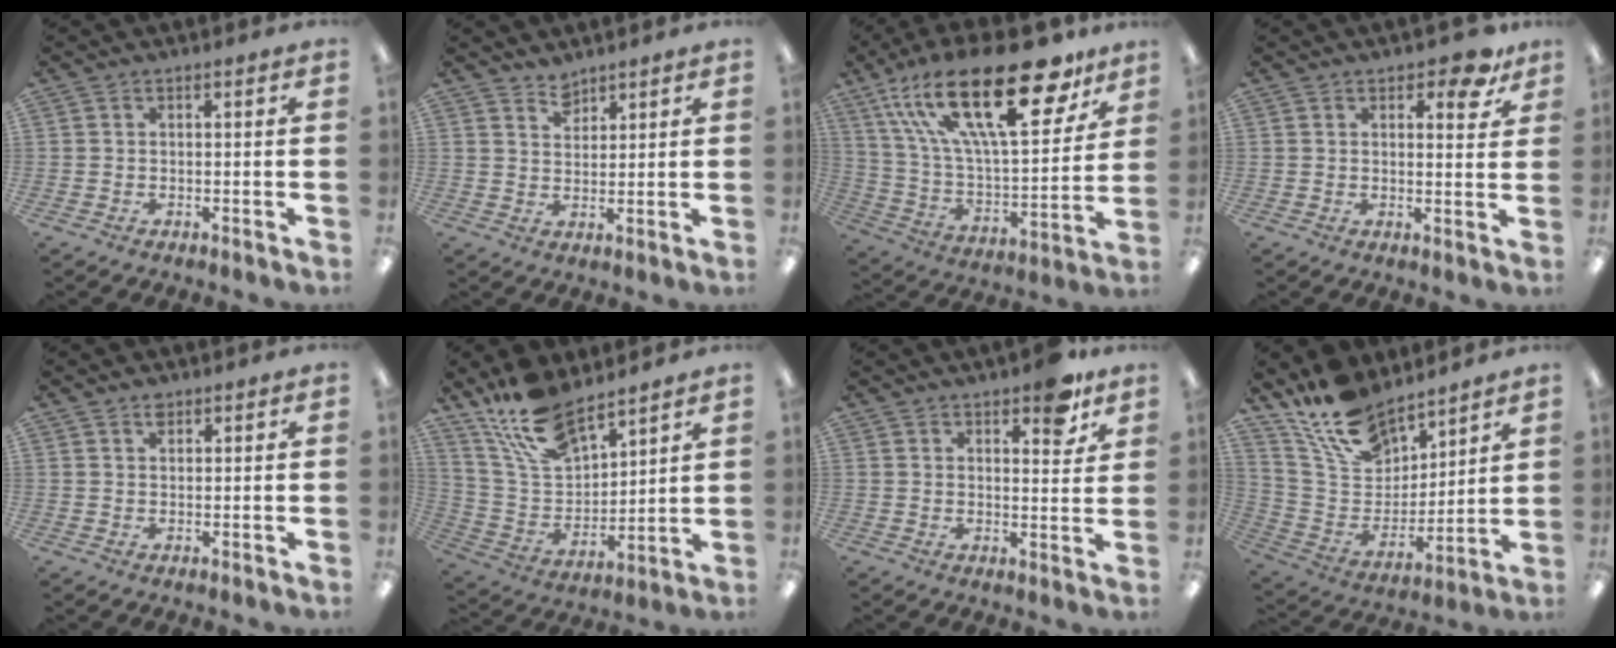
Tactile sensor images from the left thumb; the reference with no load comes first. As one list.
[{"total": 3.7, "force": [3.4, 1.4, 0.3], "torque": [-0.004, -0.020, 0.065]}, {"total": 32.6, "force": [17.4, 12.6, 24.5], "torque": [-0.433, -0.091, 0.290]}, {"total": 6.4, "force": [4.3, 2.8, 3.8], "torque": [-0.038, -0.020, 0.068]}, {"total": 2.0, "force": [1.6, 1.0, 0.7], "torque": [-0.008, -0.004, 0.028]}, {"total": 15.9, "force": [12.5, 6.6, 7.2], "torque": [-0.159, -0.064, 0.233]}, {"total": 7.3, "force": [5.3, 2.9, 4.1], "torque": [-0.038, -0.033, 0.086]}, {"total": 16.8, "force": [13.3, 8.3, 6.2], "torque": [-0.137, -0.079, 0.250]}]